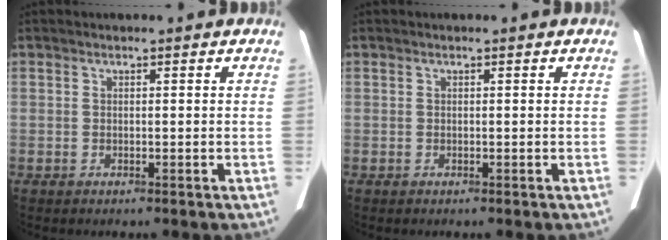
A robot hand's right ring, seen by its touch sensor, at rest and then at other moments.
{"total": 0.0}